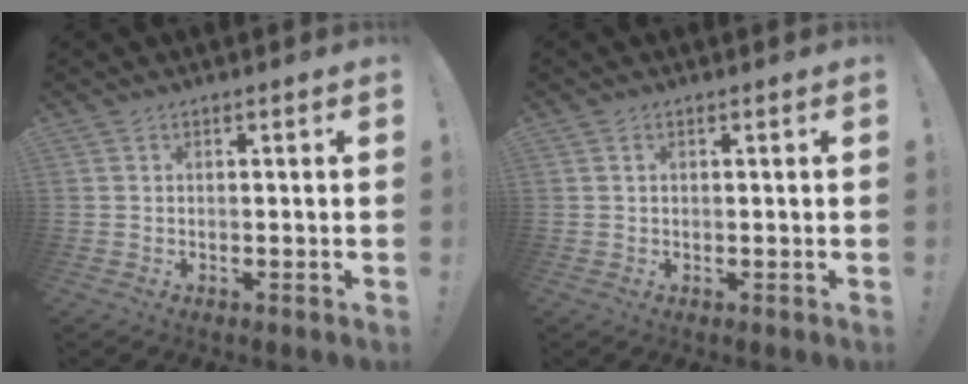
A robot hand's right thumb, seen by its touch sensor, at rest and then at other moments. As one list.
[{"total": 0.6, "force": [0.2, 0.4, 0.3], "torque": [-0.013, 0.004, 0.005]}]